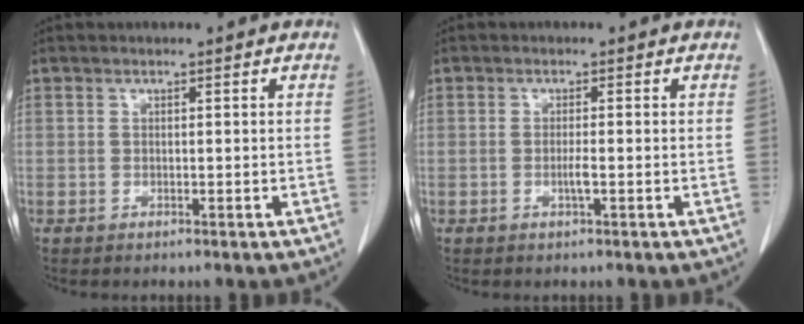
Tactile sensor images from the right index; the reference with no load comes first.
{"total": 1.5, "force": [-0.4, -0.1, 1.5], "torque": [-0.032, -0.003, -0.009]}